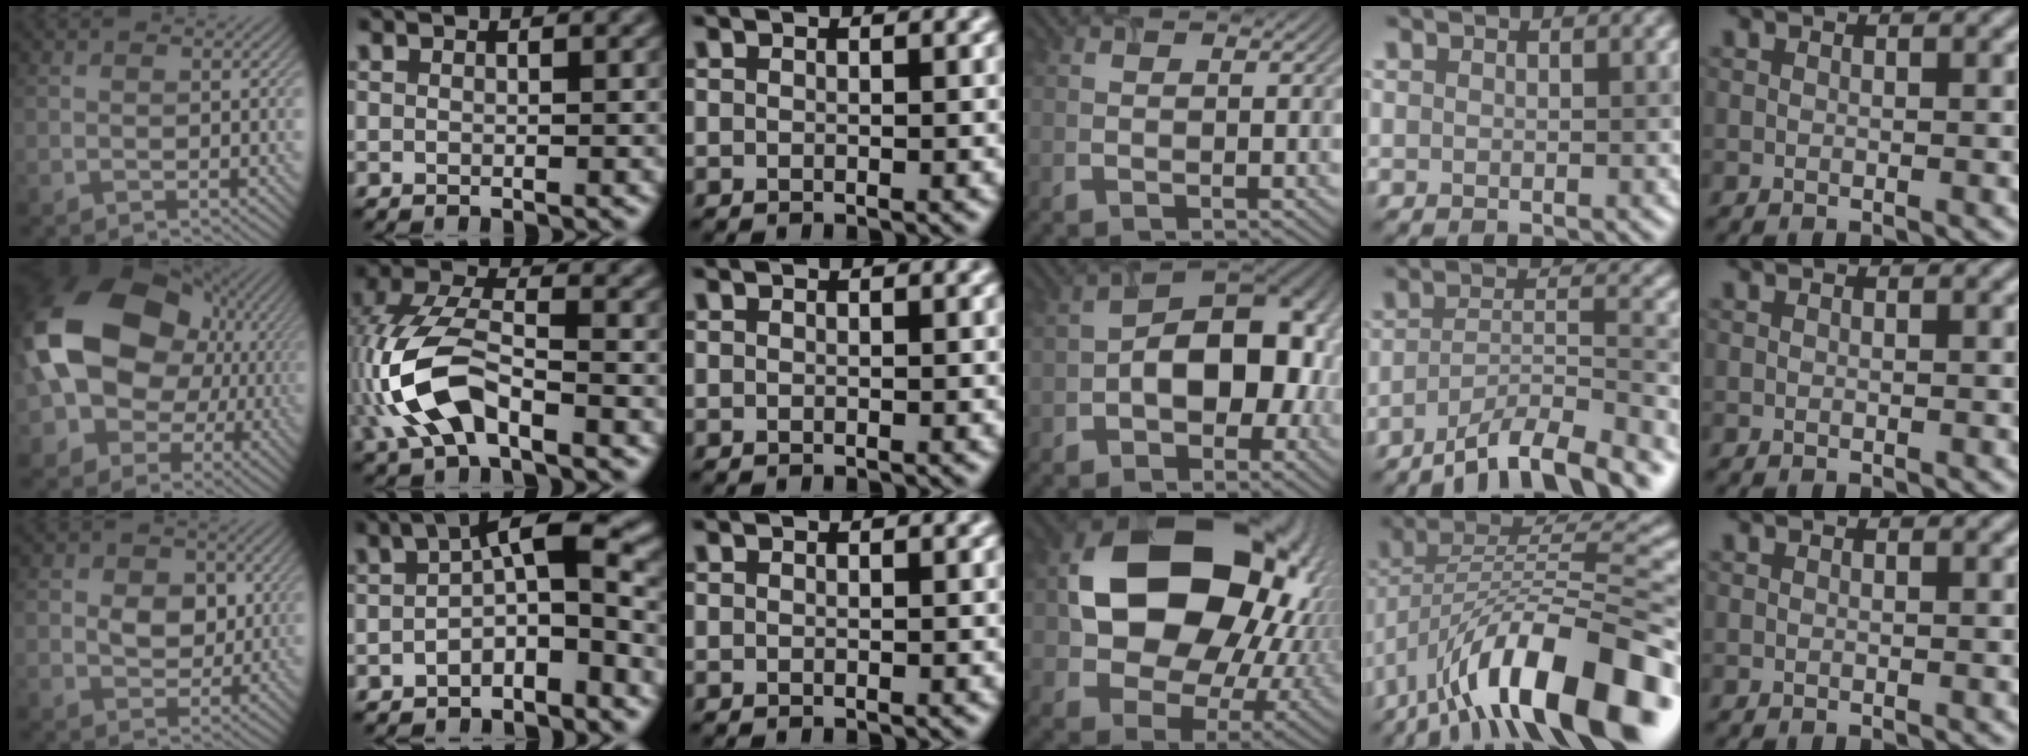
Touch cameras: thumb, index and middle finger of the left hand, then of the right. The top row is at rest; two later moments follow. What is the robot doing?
{"motion": "open", "object": "airpods case & airpods"}